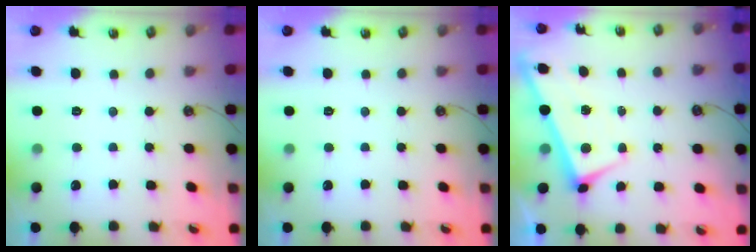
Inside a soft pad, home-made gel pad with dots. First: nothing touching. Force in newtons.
{"total": 0.0}
{"total": 1.0, "press": 1.0, "slide": 0.1}